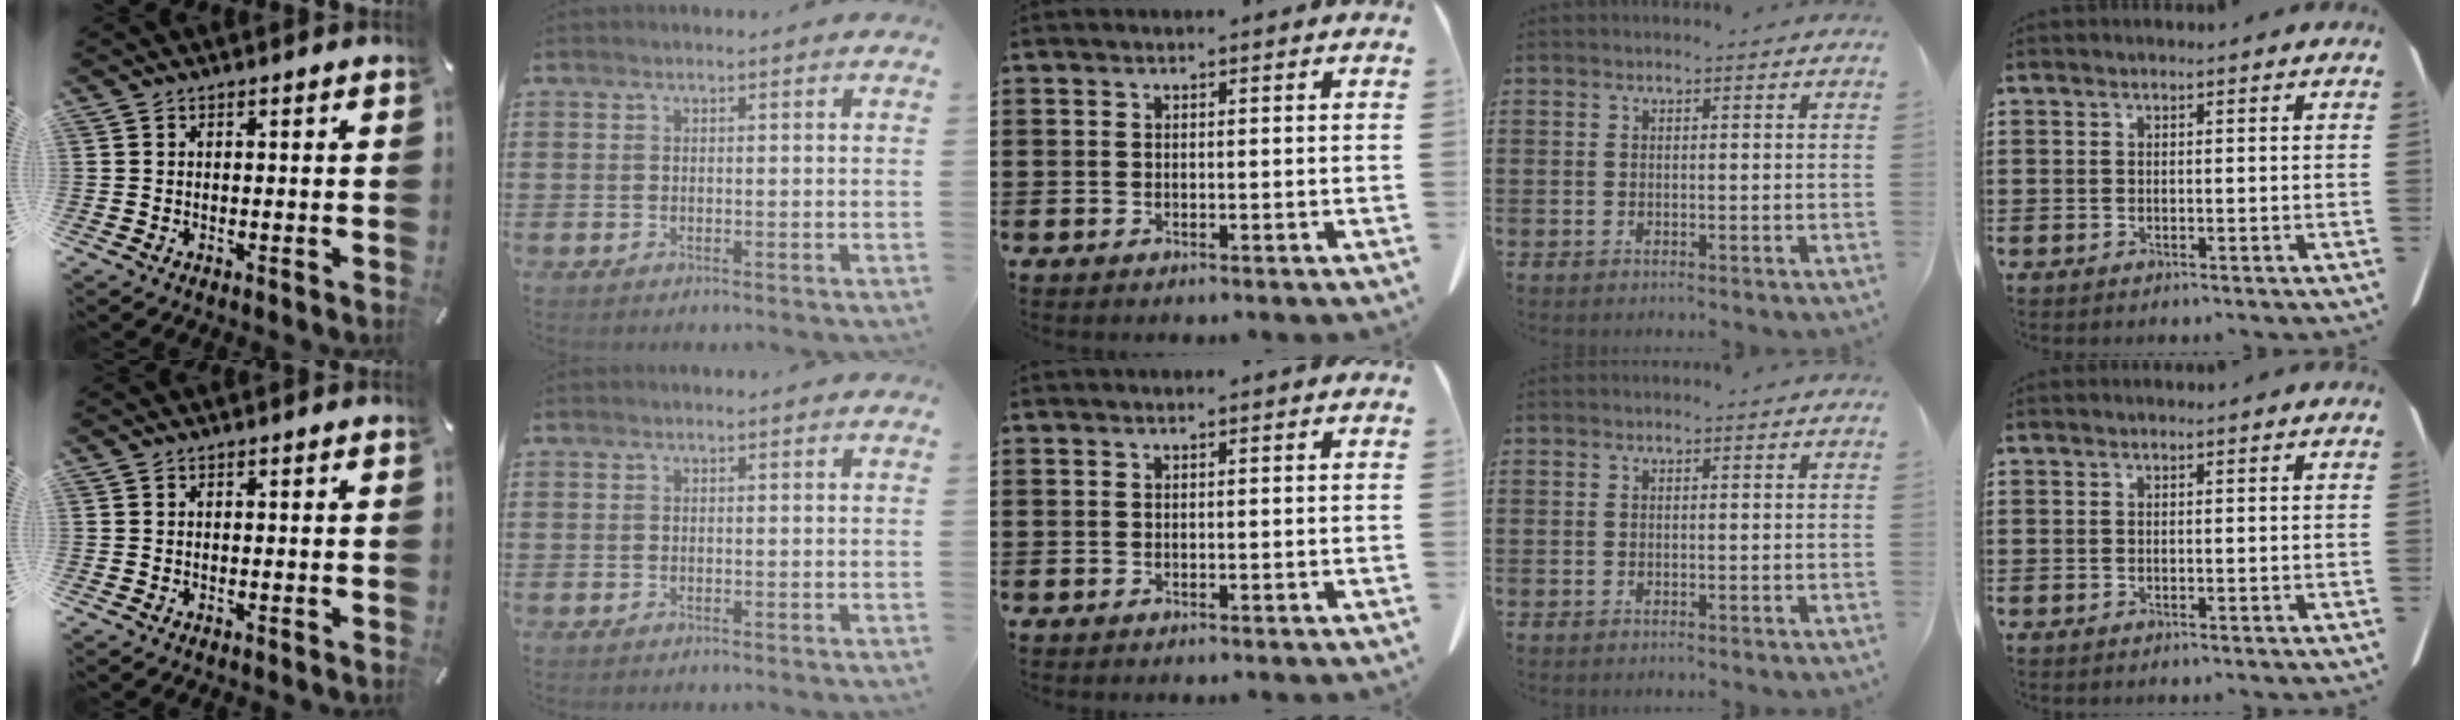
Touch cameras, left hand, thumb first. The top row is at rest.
{}